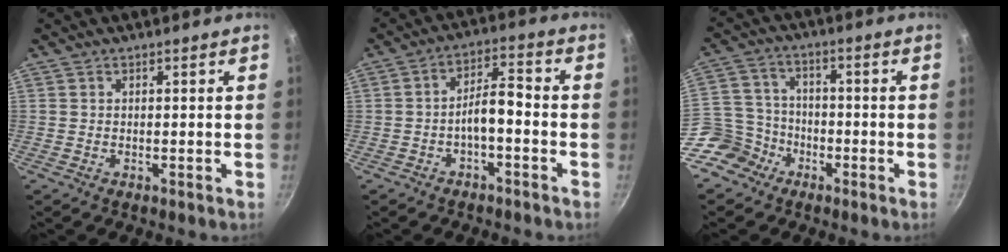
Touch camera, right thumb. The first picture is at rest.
{"total": 5.8, "force": [-2.3, 2.1, 4.9], "torque": [-0.083, 0.041, -0.039]}
{"total": 9.2, "force": [-5.4, 7.1, 2.2], "torque": [-0.008, 0.051, -0.109]}